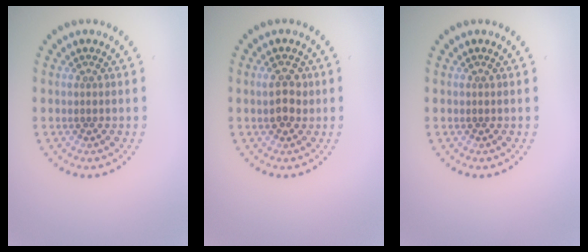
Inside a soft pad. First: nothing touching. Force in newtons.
{"total": 2.5, "press": 2.5, "slide": 0.4}
{"total": 0.0}